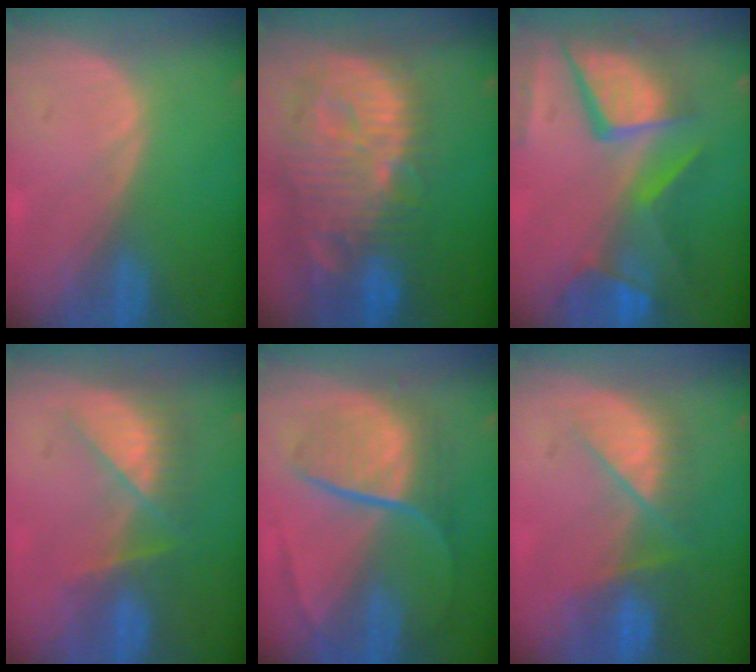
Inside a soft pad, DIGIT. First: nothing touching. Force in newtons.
{"total": 14.1, "press": 12.4, "slide": 6.9}
{"total": 12.2, "press": 10.0, "slide": 7.0}
{"total": 8.2, "press": 7.0, "slide": 4.3}
{"total": 9.3, "press": 7.7, "slide": 5.2}
{"total": 7.5, "press": 7.1, "slide": 2.5}